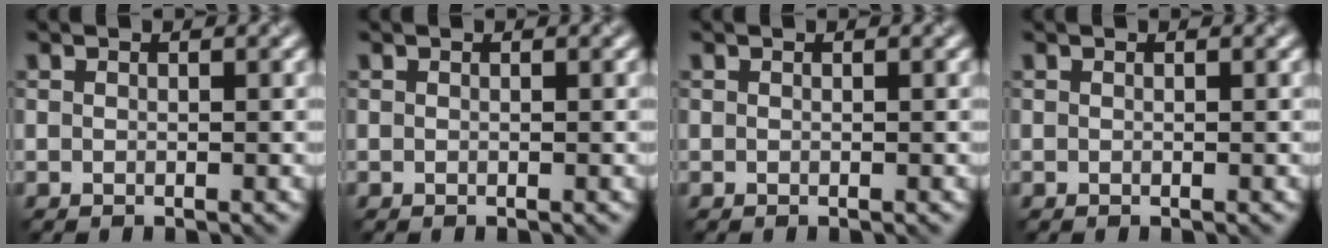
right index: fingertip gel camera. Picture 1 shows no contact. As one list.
[{"total": 0.0}, {"total": 0.0}, {"total": 0.0}]